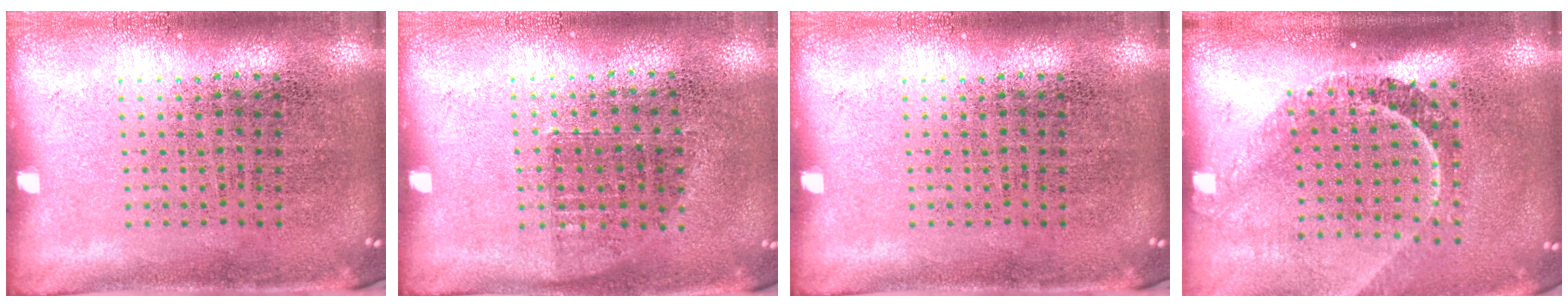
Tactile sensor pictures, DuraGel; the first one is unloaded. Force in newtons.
{"total": 0.7, "press": 0.6, "slide": 0.3}
{"total": 0.0}
{"total": 2.2, "press": 1.5, "slide": 1.5}